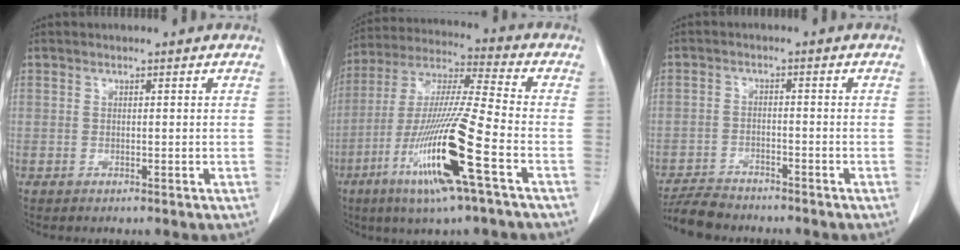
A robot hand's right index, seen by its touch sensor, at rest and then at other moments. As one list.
[{"total": 17.6, "force": [-7.1, -0.2, 16.1], "torque": [-0.336, -0.026, -0.137]}, {"total": 6.4, "force": [-6.0, 1.5, 1.7], "torque": [-0.028, -0.016, -0.104]}]